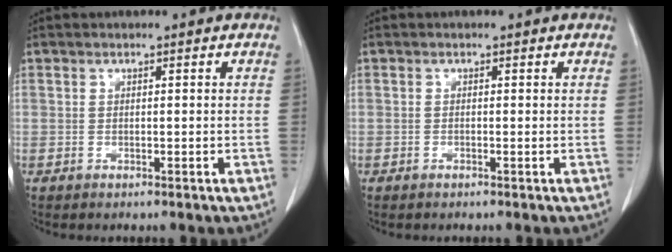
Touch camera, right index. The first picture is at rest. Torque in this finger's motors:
{"motor_torque": [-0.12, 0.13, -0.05, -0.02]}